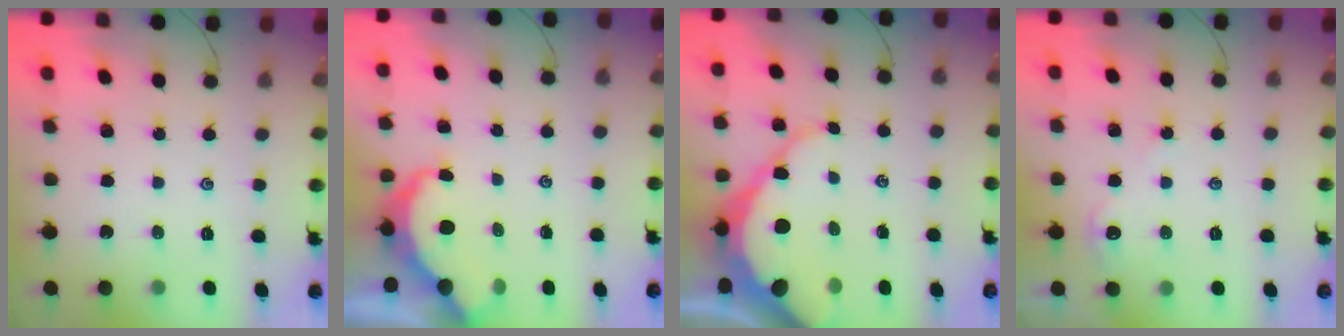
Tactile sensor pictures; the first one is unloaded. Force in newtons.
{"total": 5.5, "press": 5.5, "slide": 0.4}
{"total": 12.5, "press": 12.5, "slide": 0.9}
{"total": 1.9, "press": 1.8, "slide": 0.3}